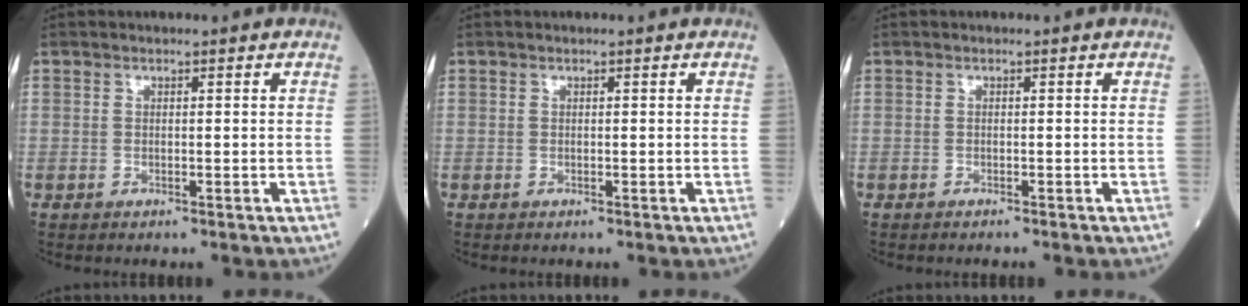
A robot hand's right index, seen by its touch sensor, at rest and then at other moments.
{"total": 0.0}
{"total": 0.8, "force": [-0.7, 0.0, 0.2], "torque": [-0.001, 0.000, -0.012]}